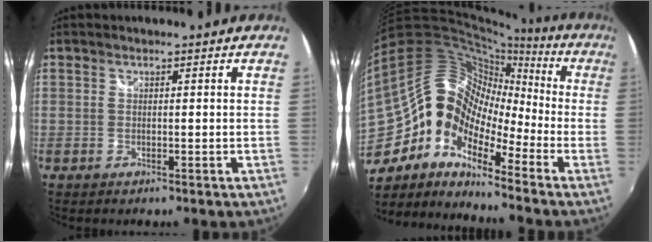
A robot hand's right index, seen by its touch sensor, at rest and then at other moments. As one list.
[{"total": 19.4, "force": [-8.4, 12.2, 12.5], "torque": [-0.237, -0.007, -0.179]}]